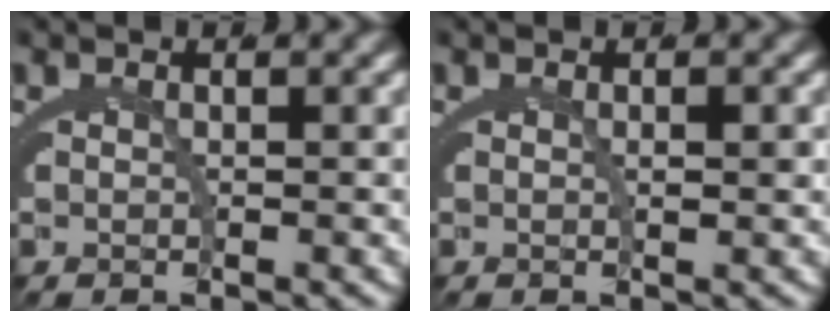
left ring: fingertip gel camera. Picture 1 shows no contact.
{"total": 0.9, "force": [0.0, 0.2, 0.8], "torque": [-0.013, -0.004, 0.000]}